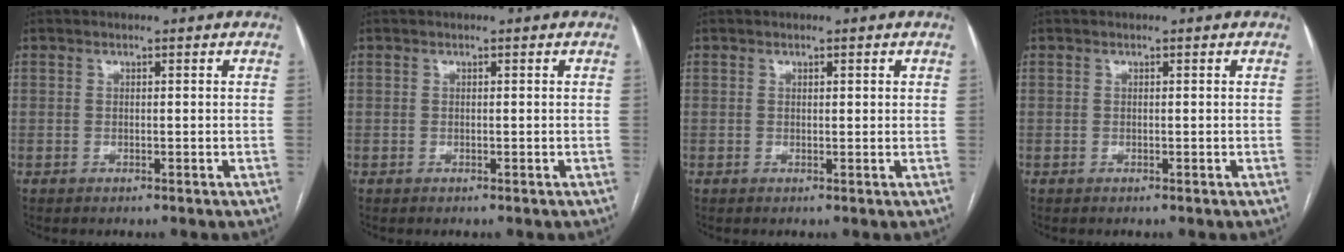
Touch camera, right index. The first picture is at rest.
{"total": 0.0}
{"total": 0.7, "force": [0.4, 0.1, 0.6], "torque": [-0.009, 0.001, 0.004]}
{"total": 0.0}